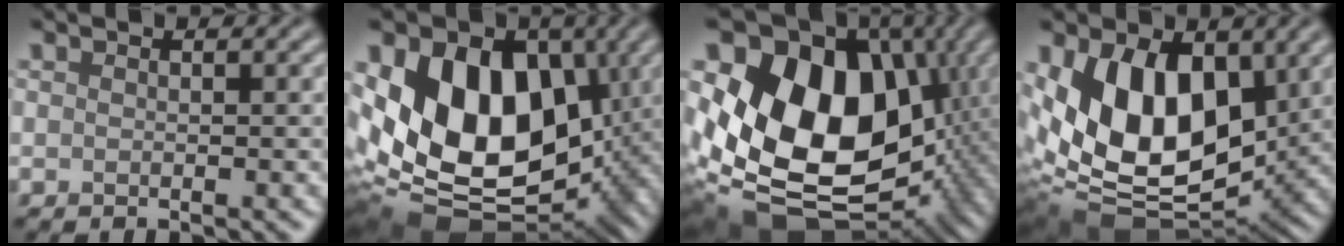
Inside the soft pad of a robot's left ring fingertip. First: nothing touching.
{"total": 17.1, "force": [1.3, 11.7, 12.4], "torque": [-0.199, -0.016, 0.026]}
{"total": 17.7, "force": [1.1, 12.9, 12.1], "torque": [-0.214, -0.006, 0.023]}
{"total": 13.8, "force": [1.1, 8.6, 10.7], "torque": [-0.201, -0.021, 0.010]}